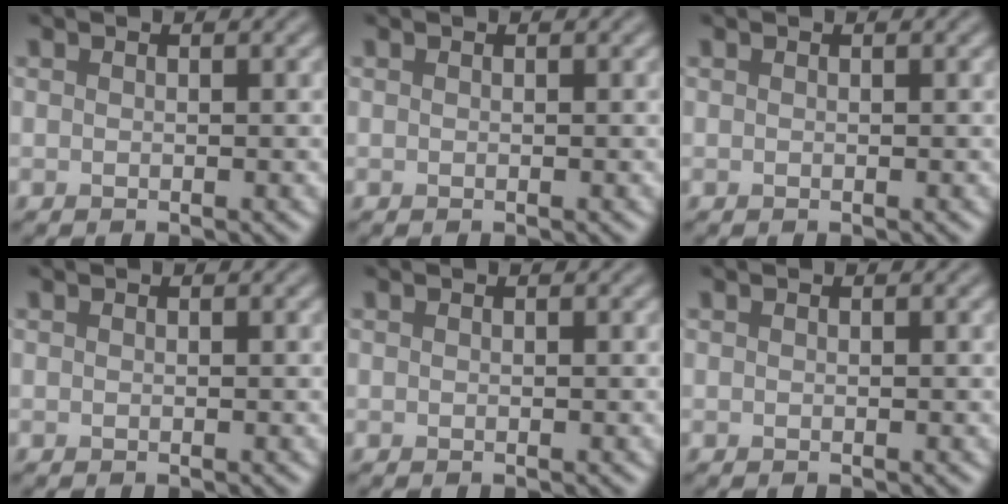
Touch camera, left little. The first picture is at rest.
{"total": 0.0}
{"total": 0.0}
{"total": 0.0}
{"total": 0.0}
{"total": 0.0}